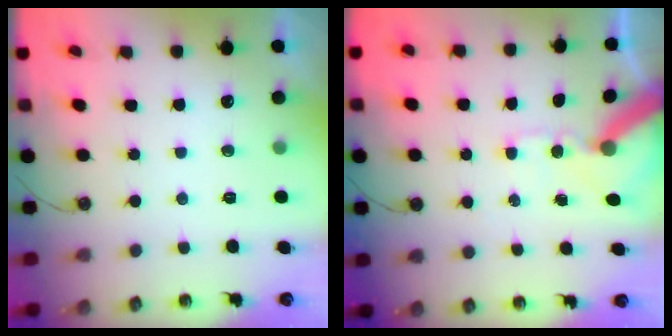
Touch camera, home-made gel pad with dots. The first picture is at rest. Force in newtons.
{"total": 12.5, "press": 12.4, "slide": 2.0}